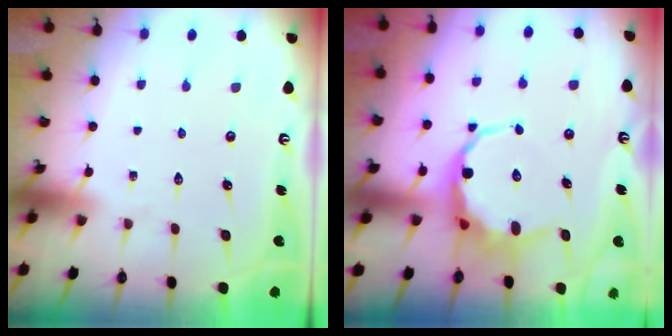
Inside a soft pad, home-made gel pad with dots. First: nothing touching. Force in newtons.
{"total": 9.3, "press": 9.0, "slide": 2.4}